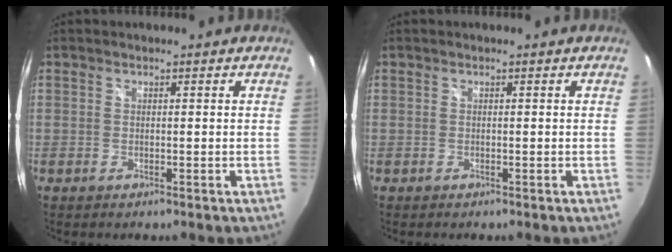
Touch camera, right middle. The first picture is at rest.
{"total": 0.0}